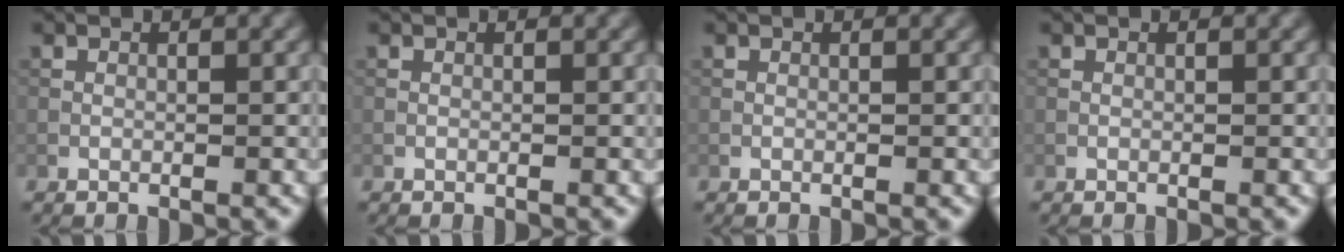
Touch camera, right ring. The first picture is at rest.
{"total": 0.0}
{"total": 0.0}
{"total": 0.0}